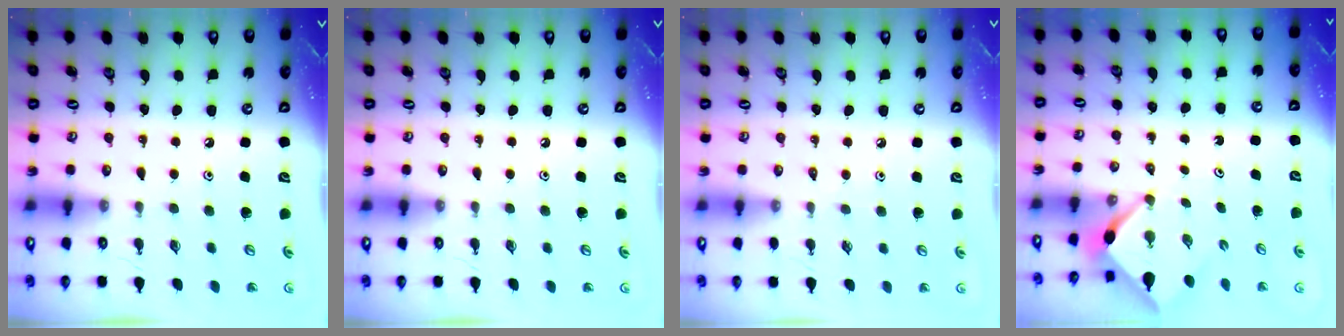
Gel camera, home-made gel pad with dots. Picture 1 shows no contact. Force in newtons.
{"total": 0.0}
{"total": 1.9, "press": 1.9, "slide": 0.3}
{"total": 2.6, "press": 2.6, "slide": 0.3}